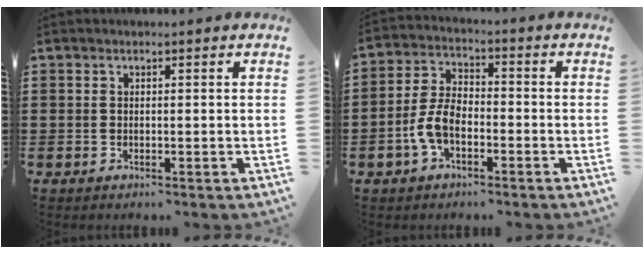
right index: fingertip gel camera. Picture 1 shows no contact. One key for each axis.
{"total": 6.6, "fx": -2.5, "fy": 3.6, "fz": 4.9, "tx": -0.127, "ty": -0.002, "tz": -0.056}